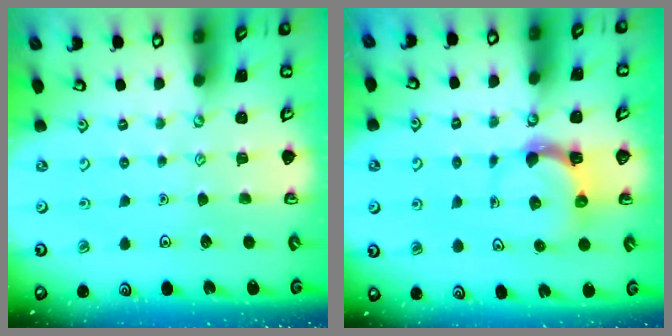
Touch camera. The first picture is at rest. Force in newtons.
{"total": 4.7, "press": 4.6, "slide": 0.8}